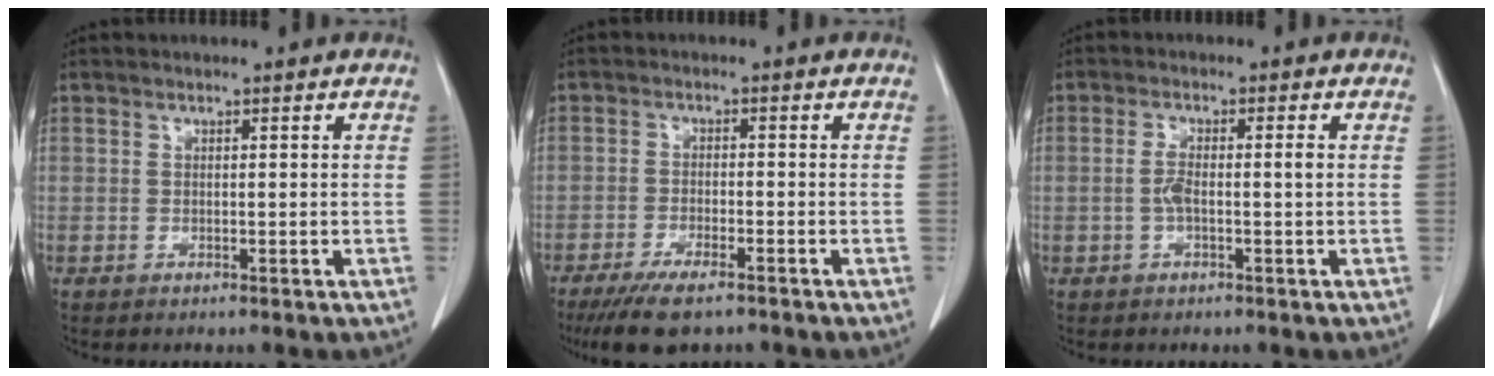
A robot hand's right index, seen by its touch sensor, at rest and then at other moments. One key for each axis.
{"total": 7.6, "fx": -5.7, "fy": 1.7, "fz": 4.7, "tx": -0.085, "ty": -0.018, "tz": -0.092}
{"total": 3.1, "fx": -0.4, "fy": 0.4, "fz": 3.1, "tx": -0.063, "ty": 0.005, "tz": -0.008}